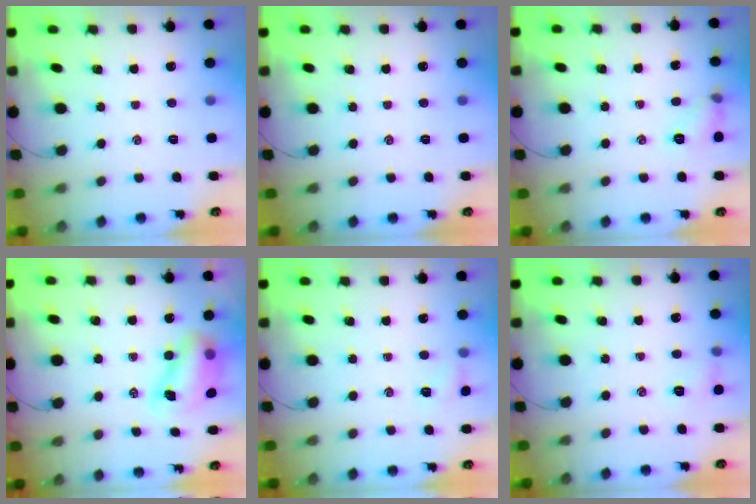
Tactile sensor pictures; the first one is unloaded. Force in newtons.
{"total": 0.0}
{"total": 7.2, "press": 6.9, "slide": 2.0}
{"total": 8.5, "press": 8.3, "slide": 2.0}
{"total": 5.6, "press": 5.6, "slide": 1.0}
{"total": 6.4, "press": 6.3, "slide": 1.3}